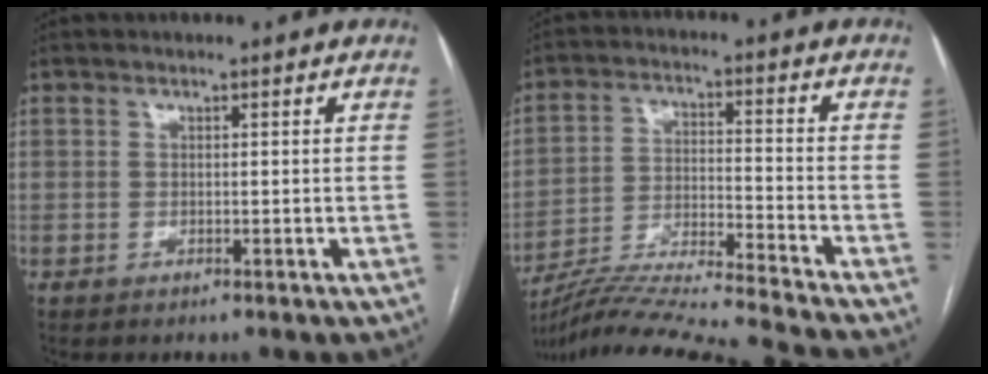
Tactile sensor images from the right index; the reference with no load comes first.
{"total": 19.3, "force": [-17.7, -2.7, 7.2], "torque": [-0.135, -0.027, -0.292]}